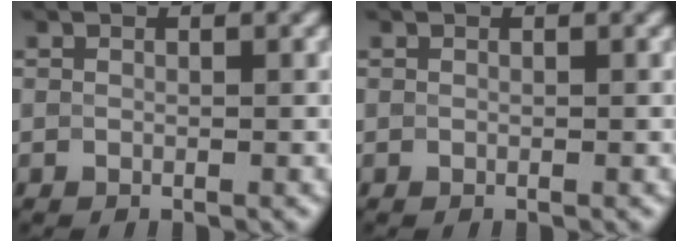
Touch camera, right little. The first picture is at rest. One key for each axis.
{"total": 0.0}